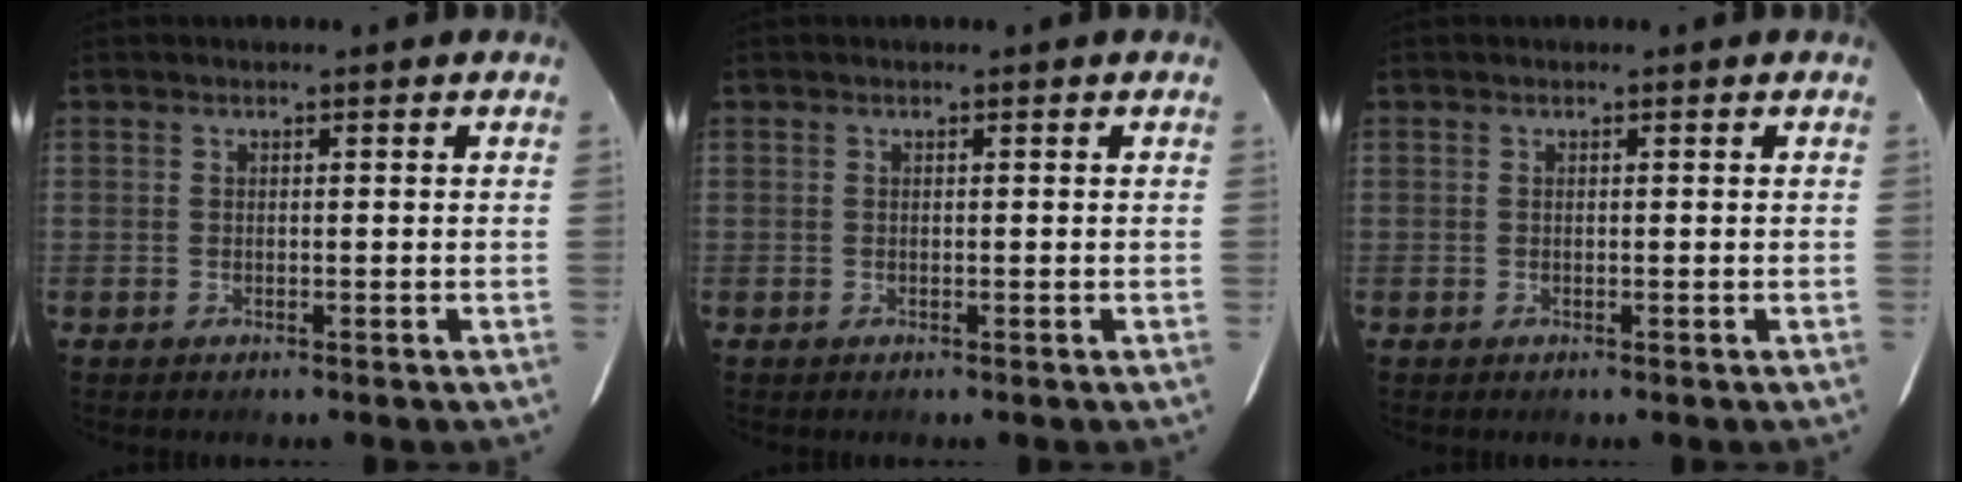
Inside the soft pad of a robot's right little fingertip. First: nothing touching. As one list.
[{"total": 0.0}, {"total": 0.0}]